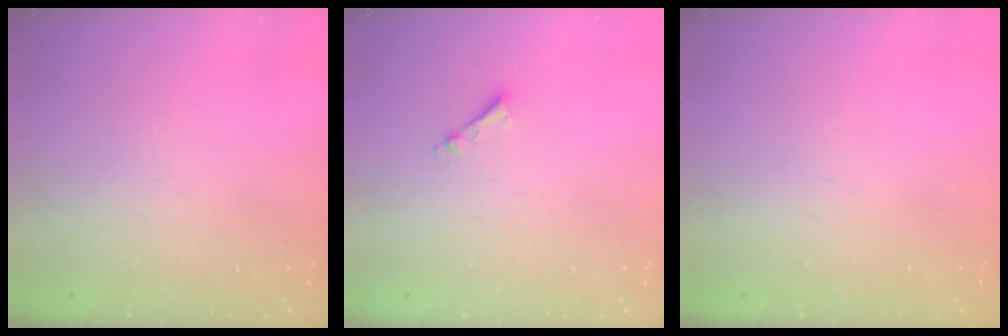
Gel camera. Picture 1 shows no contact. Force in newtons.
{"total": 2.5, "press": 2.5, "slide": 0.3}
{"total": 0.0}